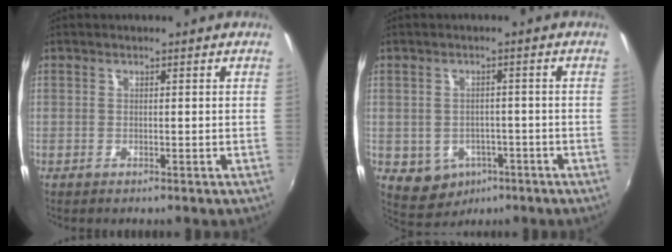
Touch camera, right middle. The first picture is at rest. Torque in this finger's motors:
{"motor_torque": [0.62, -0.51, 0.01, 0.03]}